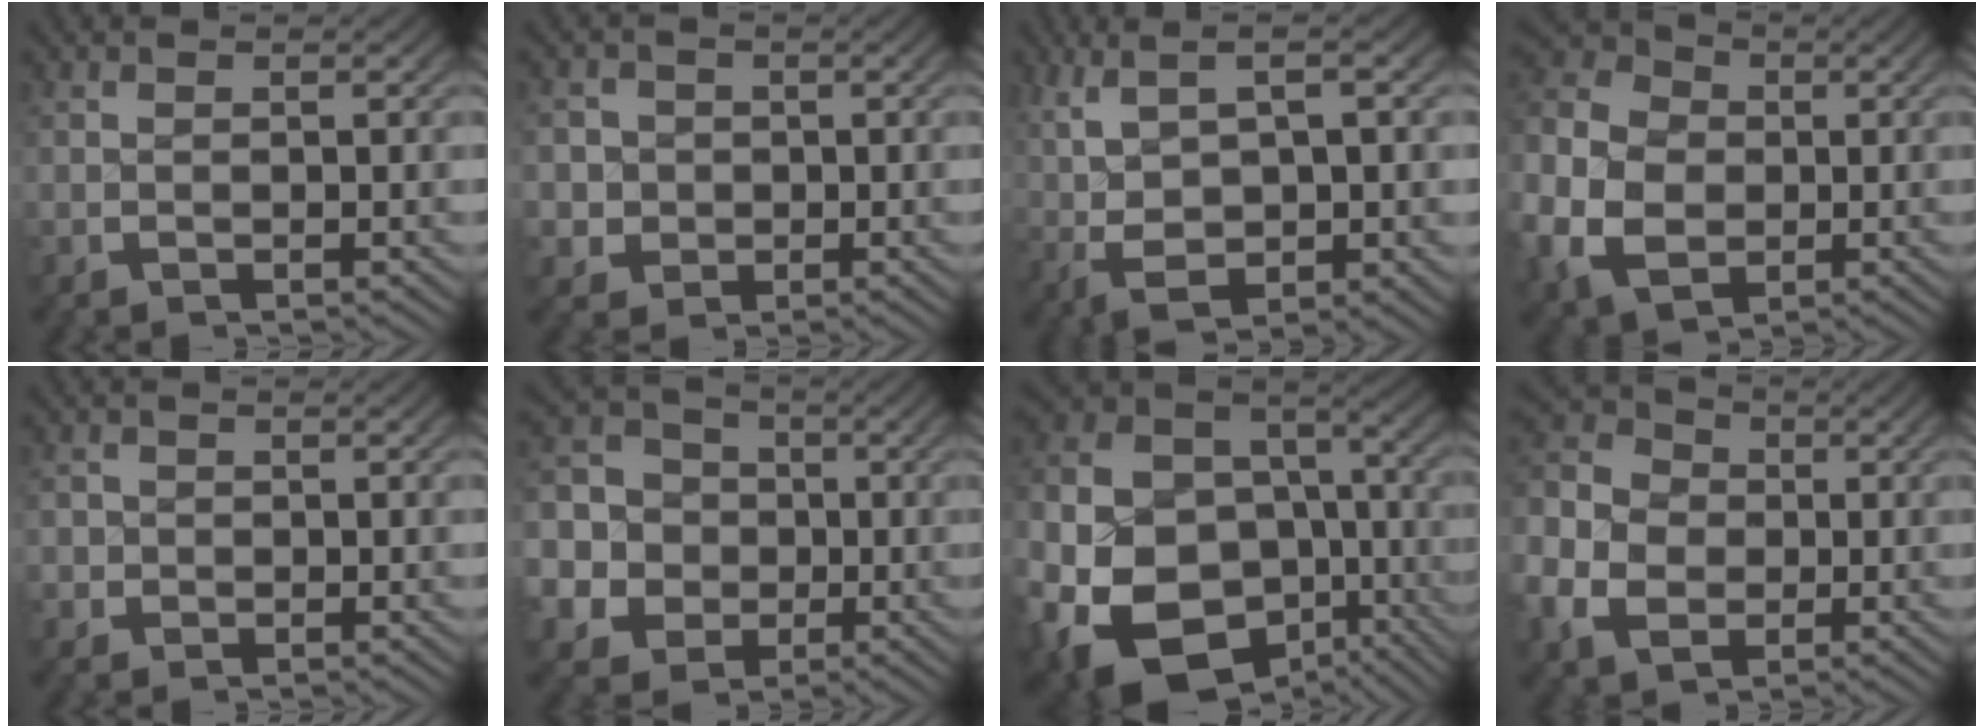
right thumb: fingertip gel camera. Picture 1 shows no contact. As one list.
[{"total": 5.3, "force": [-0.4, 5.0, 1.7], "torque": [-0.042, -0.020, -0.001]}, {"total": 7.8, "force": [1.3, 3.9, 6.6], "torque": [-0.130, -0.008, 0.041]}, {"total": 12.4, "force": [0.2, 9.5, 8.0], "torque": [-0.170, -0.018, 0.010]}, {"total": 1.2, "force": [-0.3, 1.1, 0.0], "torque": [0.005, 0.000, -0.009]}, {"total": 14.5, "force": [-1.2, 12.9, 6.5], "torque": [-0.164, -0.051, -0.019]}, {"total": 20.5, "force": [-6.1, 15.5, 12.0], "torque": [-0.284, -0.085, -0.066]}, {"total": 11.1, "force": [0.9, 8.7, 6.9], "torque": [-0.139, -0.006, 0.013]}]